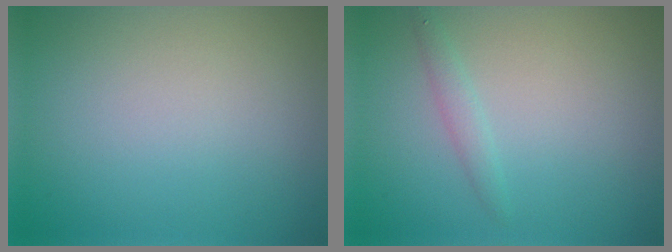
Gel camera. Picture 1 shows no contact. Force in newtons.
{"total": 1.2, "press": 1.2, "slide": 0.0}